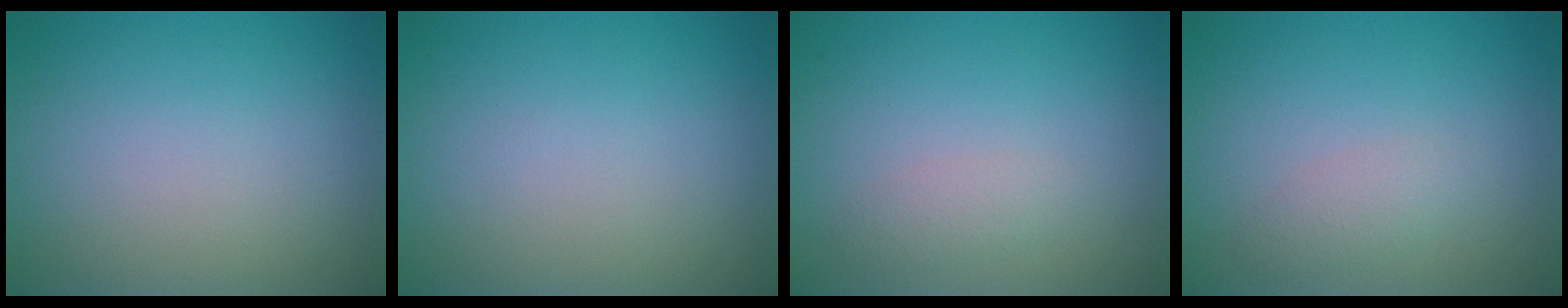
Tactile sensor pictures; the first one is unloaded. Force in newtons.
{"total": 0.0}
{"total": 1.2, "press": 1.2, "slide": 0.0}
{"total": 1.5, "press": 1.5, "slide": 0.1}